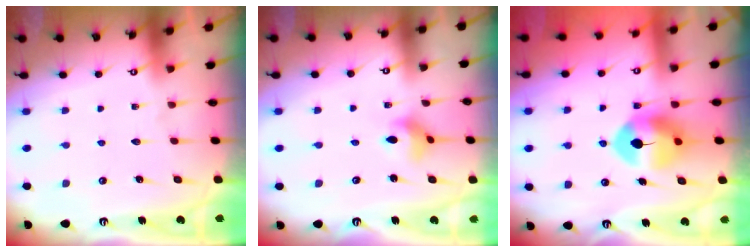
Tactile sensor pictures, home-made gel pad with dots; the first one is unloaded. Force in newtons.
{"total": 4.0, "press": 3.9, "slide": 0.5}
{"total": 8.4, "press": 8.3, "slide": 1.4}